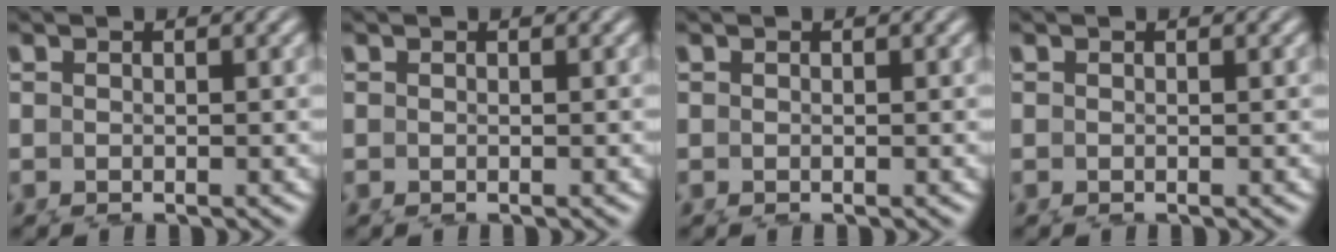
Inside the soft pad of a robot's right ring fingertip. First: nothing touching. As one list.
[{"total": 0.0}, {"total": 0.0}, {"total": 0.0}]